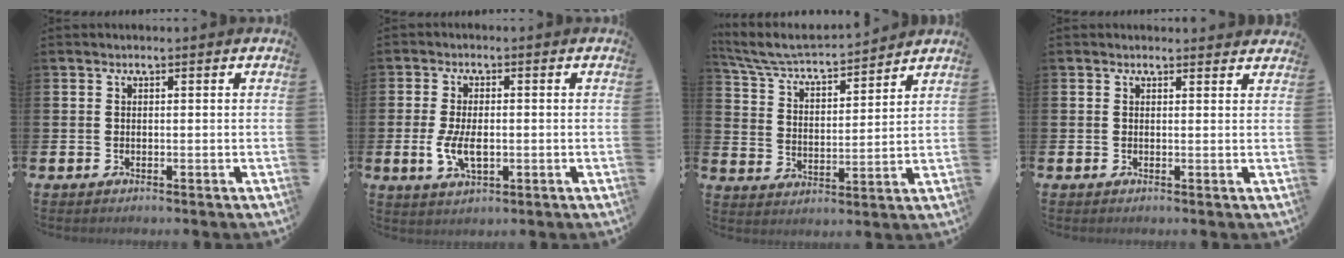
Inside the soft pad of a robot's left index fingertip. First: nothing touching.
{"total": 4.9, "force": [-0.4, 2.7, 4.2], "torque": [-0.074, 0.001, -0.010]}
{"total": 5.9, "force": [5.6, 1.0, 1.6], "torque": [-0.064, -0.044, 0.091]}
{"total": 1.0, "force": [1.0, 0.2, 0.0], "torque": [0.006, -0.003, 0.017]}